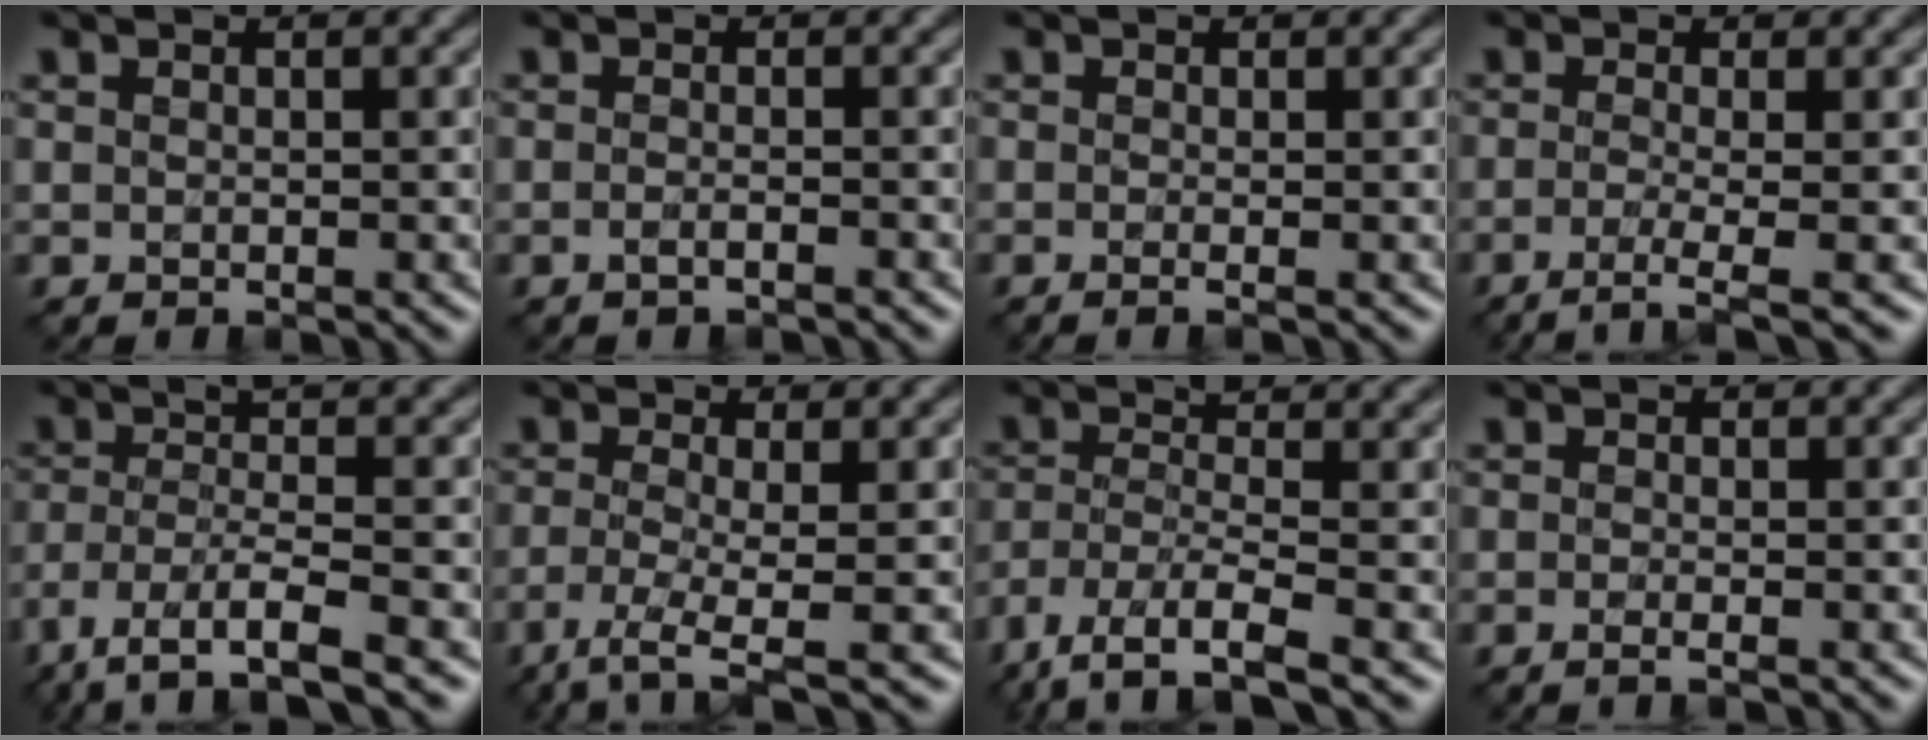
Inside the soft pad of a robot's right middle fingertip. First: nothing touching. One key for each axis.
{"total": 1.3, "fx": -0.7, "fy": 0.4, "fz": 1.0, "tx": -0.013, "ty": -0.005, "tz": -0.018}
{"total": 1.6, "fx": -0.3, "fy": 0.7, "fz": 1.4, "tx": -0.013, "ty": -0.009, "tz": -0.020}
{"total": 3.6, "fx": -1.5, "fy": 0.8, "fz": 3.2, "tx": -0.051, "ty": -0.007, "tz": -0.038}
{"total": 6.7, "fx": -3.4, "fy": 1.4, "fz": 5.6, "tx": -0.102, "ty": -0.008, "tz": -0.068}
{"total": 4.2, "fx": -2.0, "fy": 0.7, "fz": 3.6, "tx": -0.074, "ty": -0.013, "tz": -0.049}
{"total": 7.0, "fx": -3.7, "fy": 1.9, "fz": 5.7, "tx": -0.105, "ty": -0.001, "tz": -0.081}
{"total": 1.4, "fx": -0.7, "fy": 0.5, "fz": 1.2, "tx": -0.010, "ty": -0.009, "tz": -0.021}